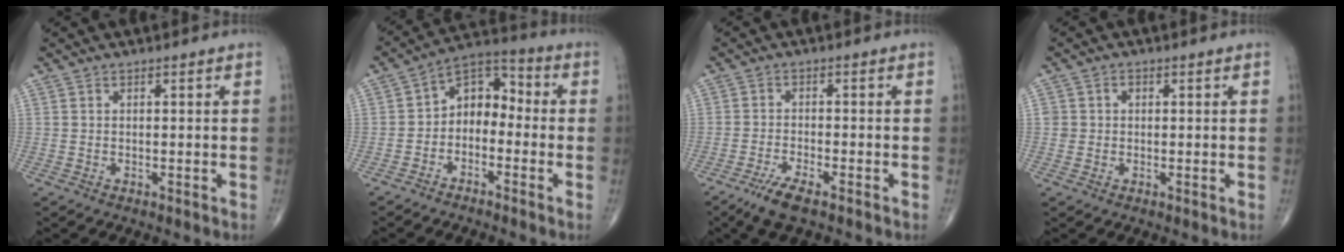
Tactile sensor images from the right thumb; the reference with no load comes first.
{"total": 8.6, "force": [-1.9, 6.1, 5.8], "torque": [-0.062, 0.049, -0.052]}
{"total": 5.1, "force": [-3.5, 1.1, 3.6], "torque": [-0.082, 0.002, -0.064]}
{"total": 2.1, "force": [0.2, 2.1, 0.4], "torque": [0.006, 0.004, 0.003]}